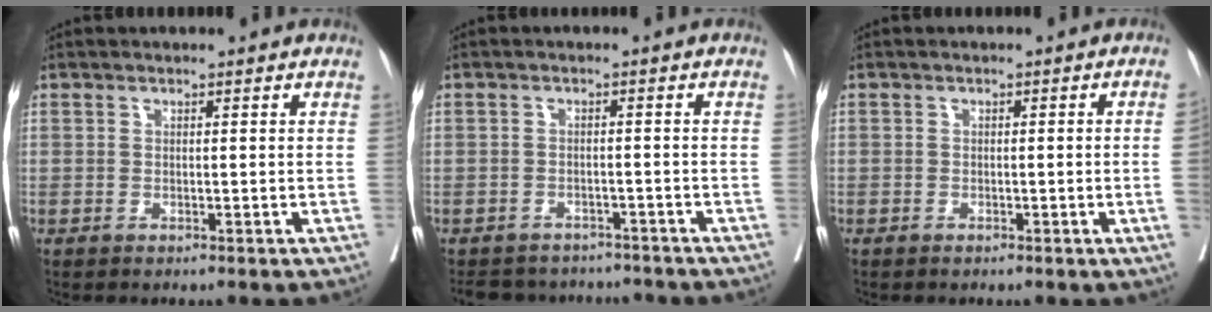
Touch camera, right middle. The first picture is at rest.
{"total": 8.8, "force": [-8.2, 3.0, 1.1], "torque": [-0.017, 0.011, -0.102]}
{"total": 1.6, "force": [-0.3, -0.4, 1.6], "torque": [-0.019, 0.004, -0.002]}